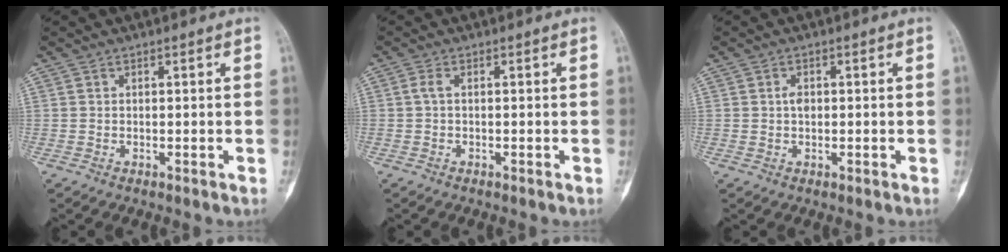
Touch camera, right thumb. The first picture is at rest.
{"total": 1.1, "force": [-0.2, 0.4, 1.1], "torque": [-0.025, 0.000, -0.006]}
{"total": 1.7, "force": [0.1, 1.1, 1.3], "torque": [-0.018, 0.003, 0.000]}